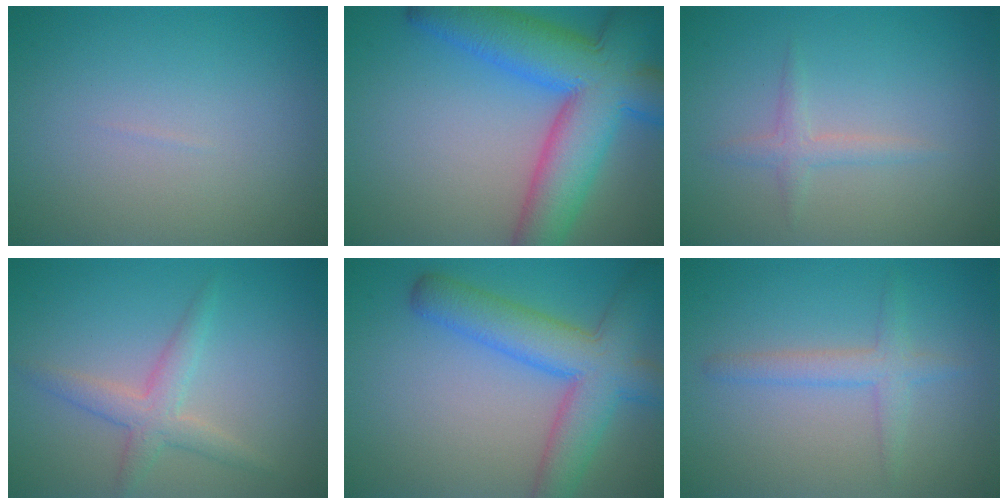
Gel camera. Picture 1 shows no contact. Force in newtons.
{"total": 11.7, "press": 11.7, "slide": 0.5}
{"total": 1.5, "press": 1.5, "slide": 0.1}
{"total": 2.8, "press": 2.8, "slide": 0.1}
{"total": 7.2, "press": 7.2, "slide": 0.3}
{"total": 2.3, "press": 2.3, "slide": 0.1}